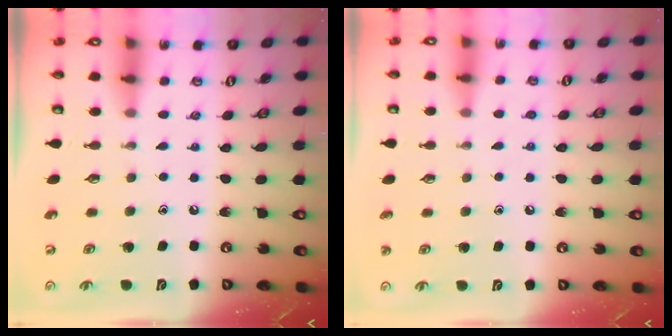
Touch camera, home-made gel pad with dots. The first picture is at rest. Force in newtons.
{"total": 4.1, "press": 4.1, "slide": 0.4}